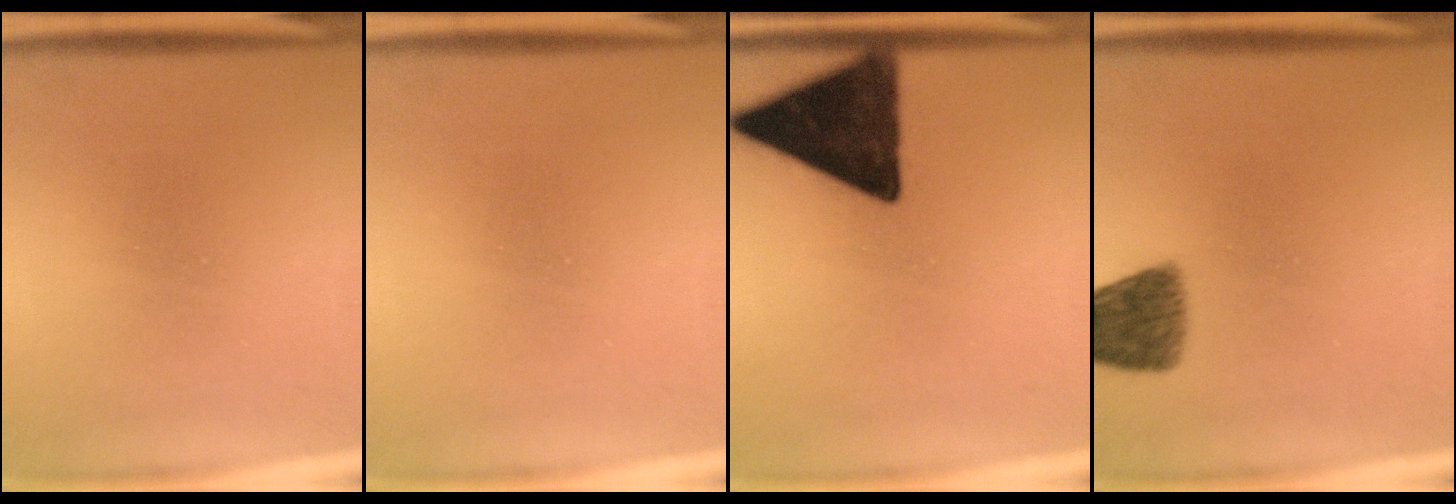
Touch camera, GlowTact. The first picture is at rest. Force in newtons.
{"total": 0.0}
{"total": 13.0}
{"total": 7.5}